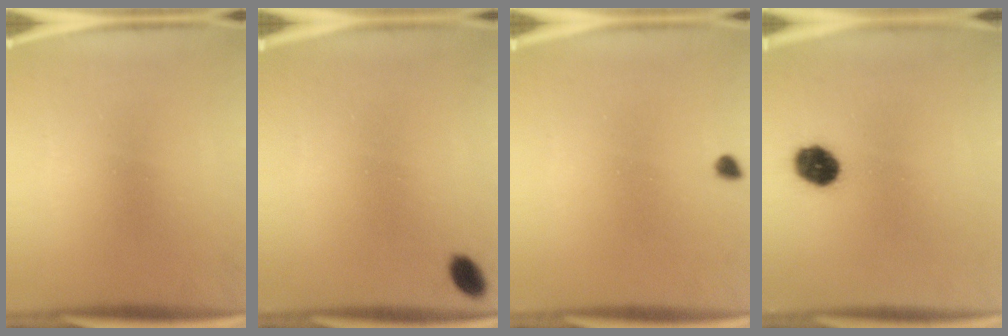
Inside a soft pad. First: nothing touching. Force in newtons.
{"total": 3.0}
{"total": 1.2}
{"total": 7.0}